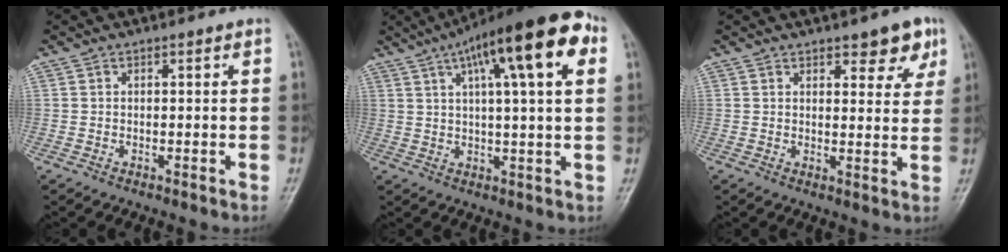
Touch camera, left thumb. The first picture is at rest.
{"total": 18.8, "force": [7.8, 4.3, 16.5], "torque": [-0.241, 0.019, 0.111]}
{"total": 6.2, "force": [3.8, 2.7, 4.1], "torque": [-0.022, -0.019, 0.045]}